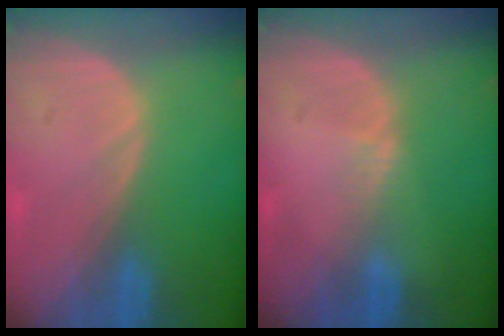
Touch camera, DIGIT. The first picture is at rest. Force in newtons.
{"total": 0.8, "press": 0.8, "slide": 0.2}